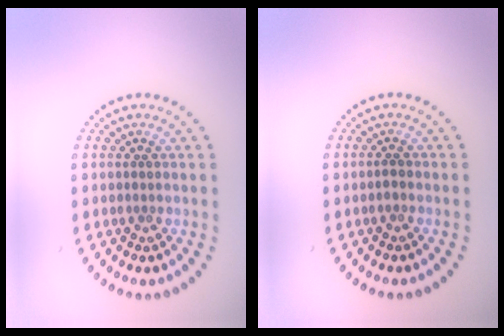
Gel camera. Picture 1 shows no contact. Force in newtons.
{"total": 0.7, "press": 0.6, "slide": 0.1}